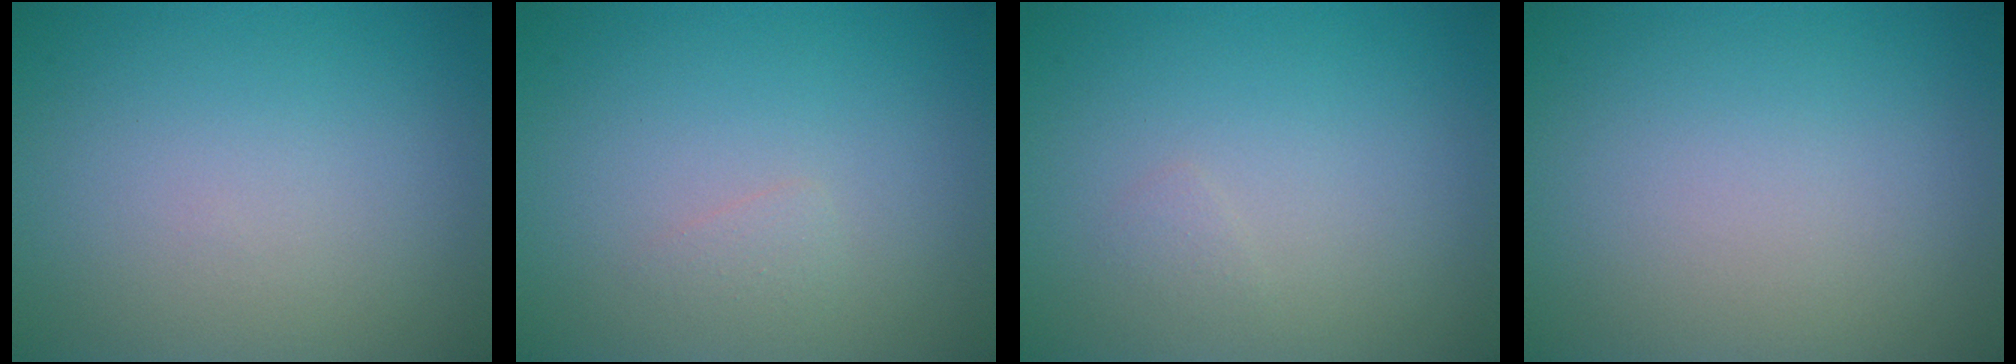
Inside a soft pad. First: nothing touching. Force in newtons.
{"total": 0.7, "press": 0.7, "slide": 0.0}
{"total": 0.6, "press": 0.6, "slide": 0.0}
{"total": 0.0}